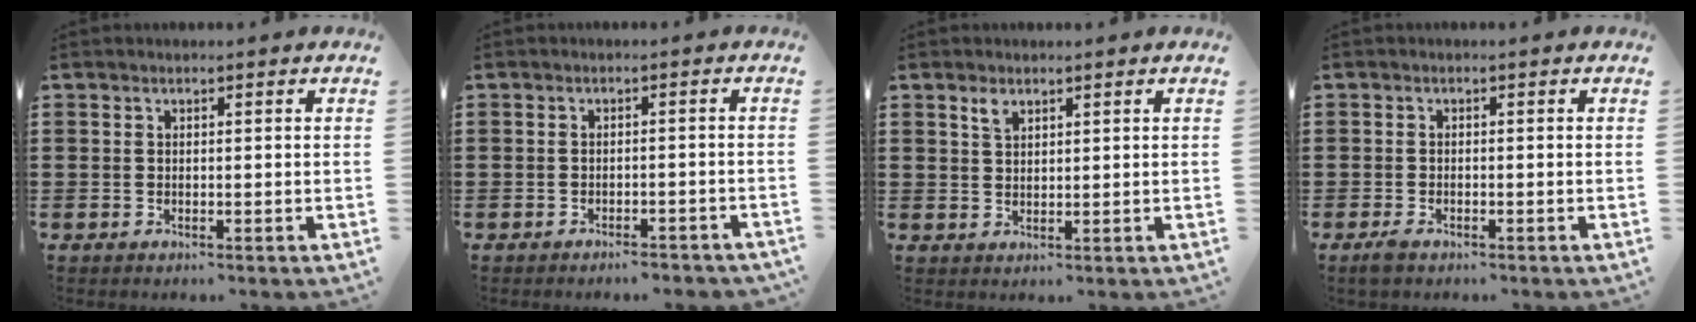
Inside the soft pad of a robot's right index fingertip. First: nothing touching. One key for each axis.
{"total": 1.9, "fx": -1.9, "fy": 0.1, "fz": 0.4, "tx": -0.010, "ty": 0.000, "tz": -0.039}
{"total": 1.9, "fx": 1.4, "fy": 1.0, "fz": 1.0, "tx": -0.023, "ty": 0.003, "tz": 0.025}
{"total": 1.4, "fx": -1.1, "fy": 0.4, "fz": 0.7, "tx": -0.022, "ty": -0.005, "tz": -0.024}